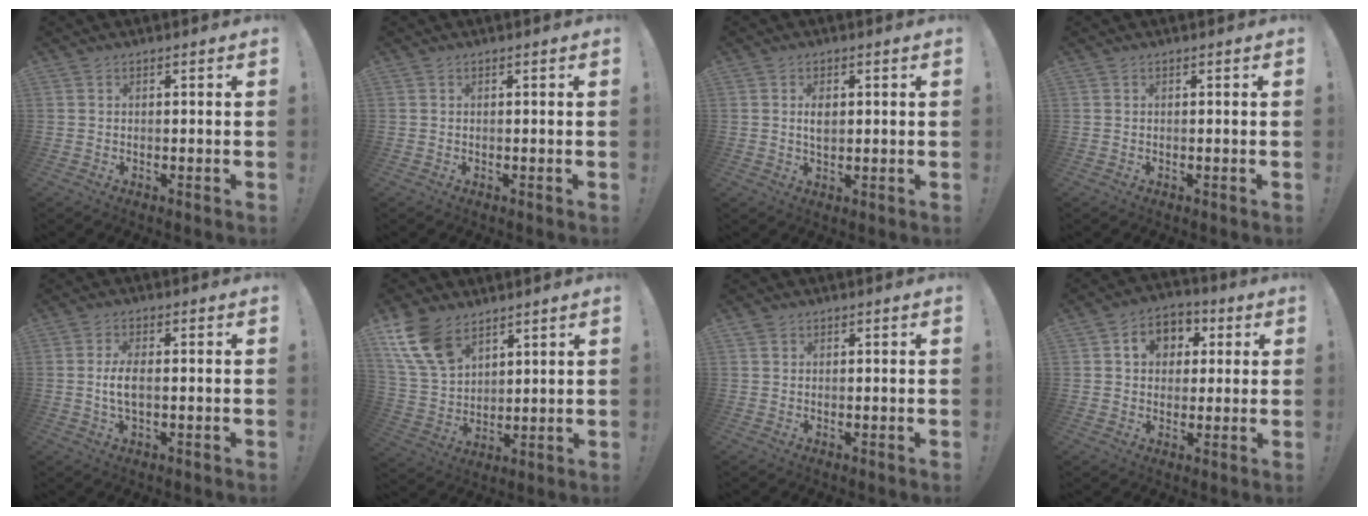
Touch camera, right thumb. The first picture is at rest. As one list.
[{"total": 0.0}, {"total": 3.2, "force": [0.7, 1.9, 2.5], "torque": [-0.030, -0.003, 0.005]}, {"total": 0.0}, {"total": 5.2, "force": [-0.3, 2.0, 4.8], "torque": [-0.097, -0.005, -0.011]}, {"total": 14.3, "force": [8.9, 8.4, 7.4], "torque": [-0.154, -0.042, 0.175]}, {"total": 1.3, "force": [0.9, 0.9, 0.2], "torque": [0.001, -0.002, 0.016]}, {"total": 8.9, "force": [2.2, 7.5, 4.1], "torque": [-0.056, 0.001, 0.044]}]